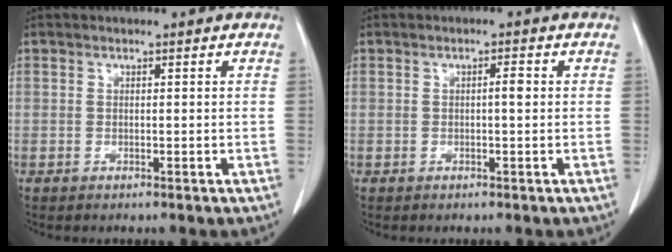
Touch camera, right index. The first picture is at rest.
{"total": 1.4, "force": [0.0, 0.1, 1.4], "torque": [-0.021, 0.003, 0.000]}